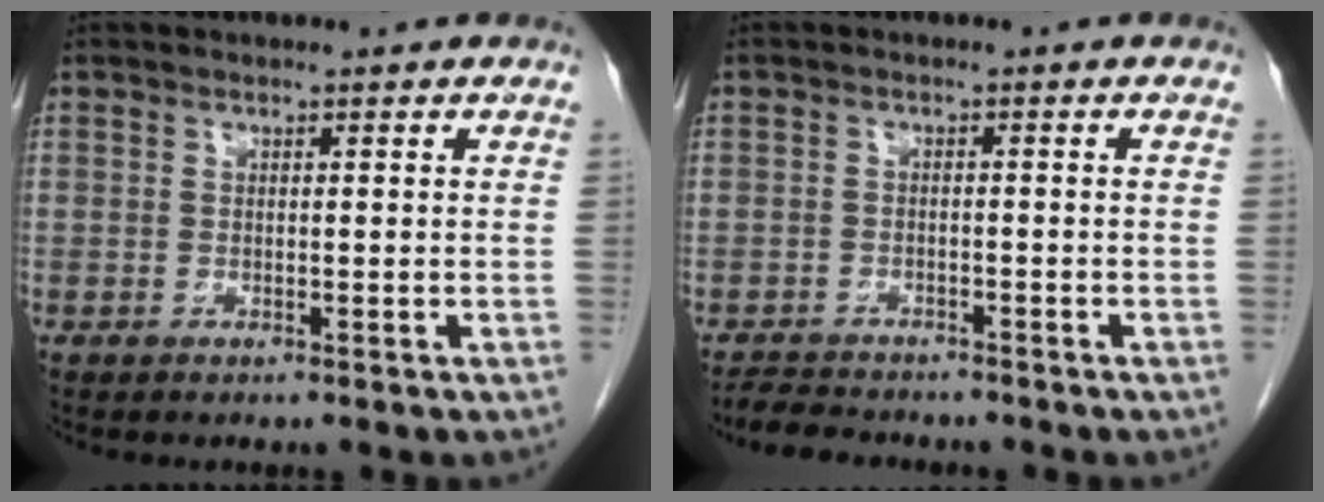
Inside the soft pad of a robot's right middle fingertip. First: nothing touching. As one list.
[{"total": 4.5, "force": [-4.2, 1.4, 0.9], "torque": [-0.020, -0.013, -0.069]}]